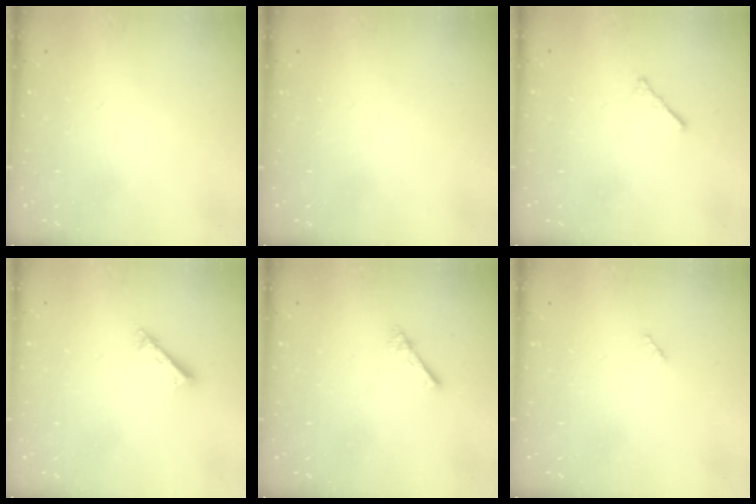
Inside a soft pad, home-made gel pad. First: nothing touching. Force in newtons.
{"total": 0.0}
{"total": 1.9, "press": 1.8, "slide": 0.5}
{"total": 2.6, "press": 2.6, "slide": 0.2}
{"total": 1.0, "press": 1.0, "slide": 0.3}
{"total": 2.5, "press": 2.5, "slide": 0.3}